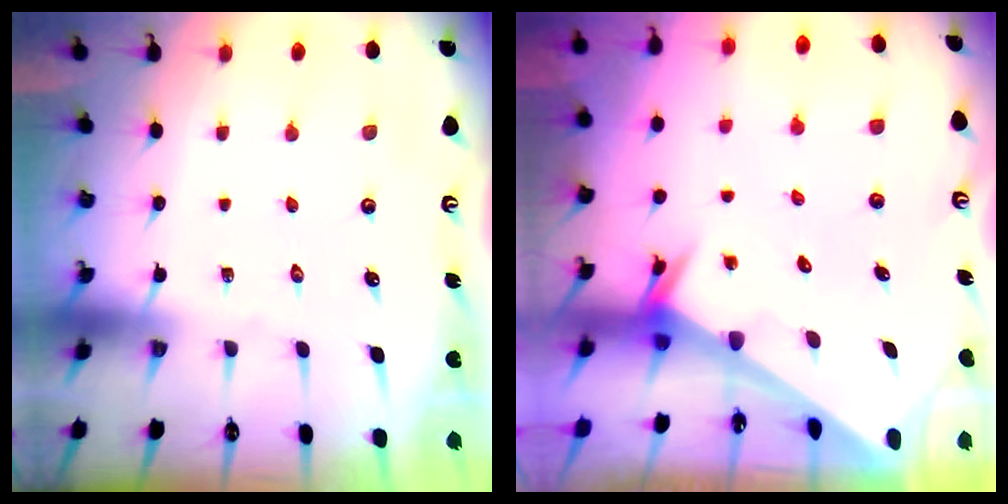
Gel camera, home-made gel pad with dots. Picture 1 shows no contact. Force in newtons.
{"total": 3.3, "press": 3.3, "slide": 0.3}